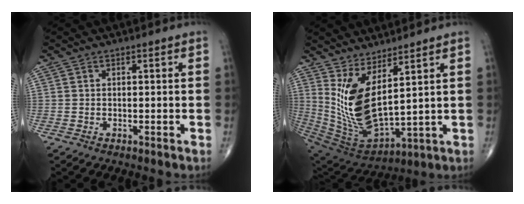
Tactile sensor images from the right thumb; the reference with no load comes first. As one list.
[{"total": 14.8, "force": [5.1, 5.6, 12.7], "torque": [-0.256, -0.060, 0.124]}]